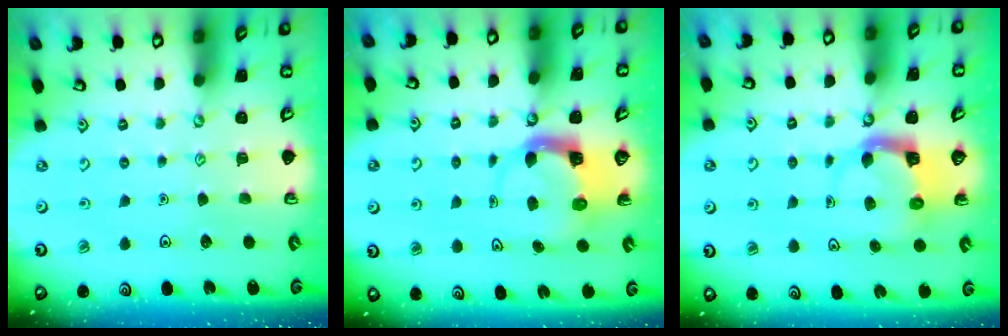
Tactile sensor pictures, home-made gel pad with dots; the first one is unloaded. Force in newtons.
{"total": 3.9, "press": 3.9, "slide": 0.6}
{"total": 3.8, "press": 3.7, "slide": 0.7}